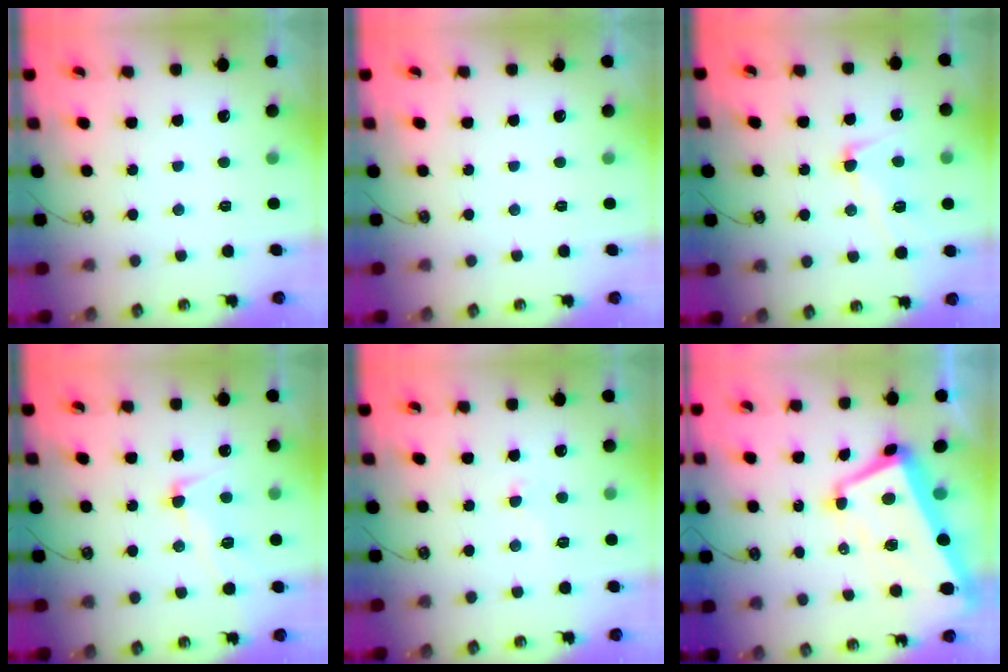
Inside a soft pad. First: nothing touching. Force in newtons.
{"total": 0.0}
{"total": 3.5, "press": 3.4, "slide": 0.7}
{"total": 3.5, "press": 3.4, "slide": 0.7}
{"total": 2.7, "press": 2.5, "slide": 1.1}
{"total": 8.8, "press": 8.7, "slide": 1.4}